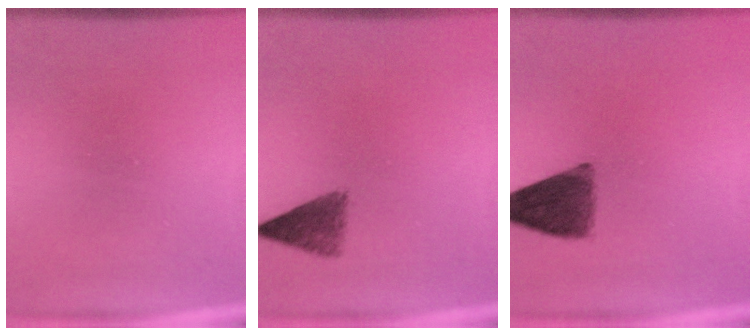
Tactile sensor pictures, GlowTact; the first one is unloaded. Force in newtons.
{"total": 3.8}
{"total": 7.4}